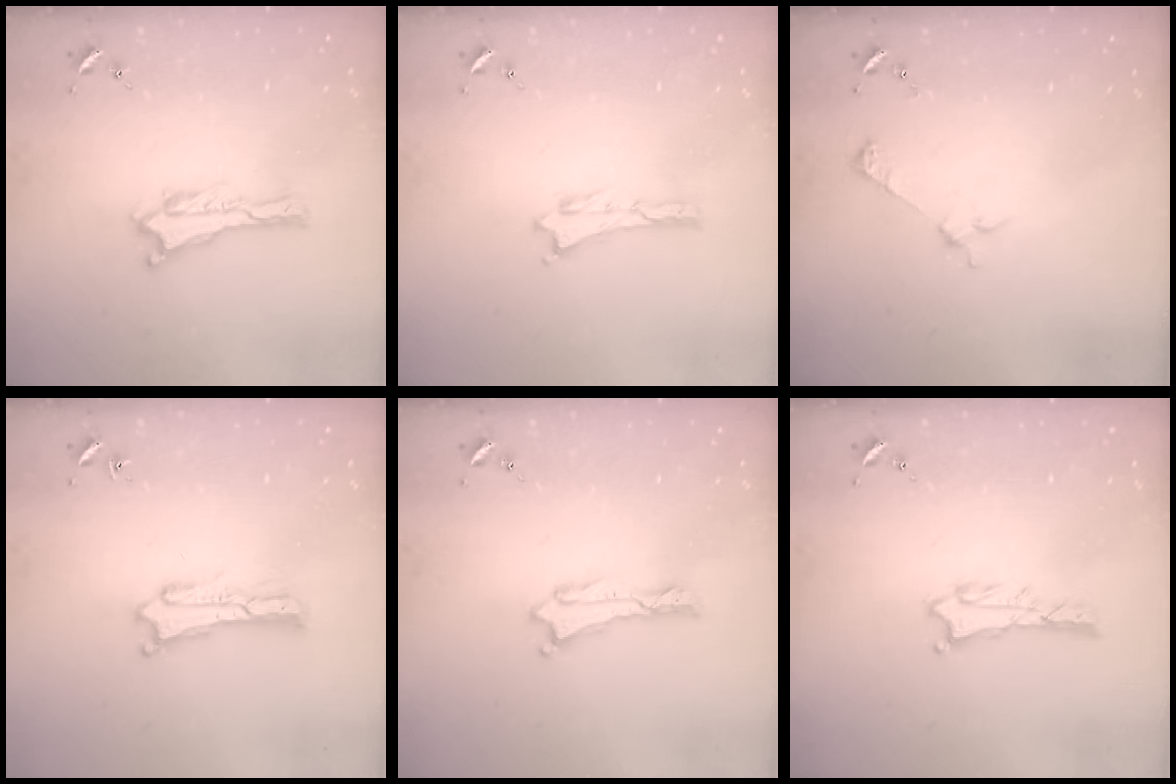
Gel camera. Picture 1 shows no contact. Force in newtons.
{"total": 0.0}
{"total": 2.5, "press": 2.5, "slide": 0.2}
{"total": 0.9, "press": 0.9, "slide": 0.2}
{"total": 0.0}
{"total": 1.0, "press": 1.0, "slide": 0.1}